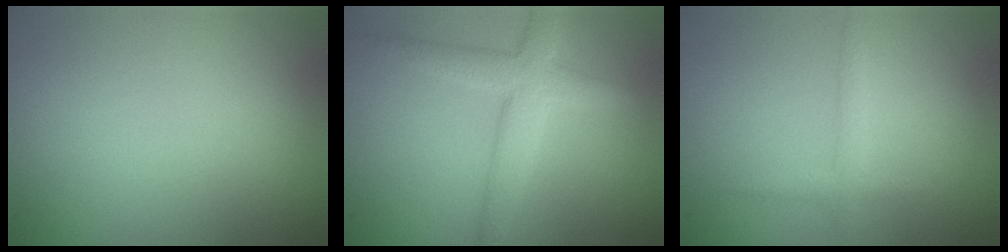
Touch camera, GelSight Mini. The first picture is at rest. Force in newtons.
{"total": 4.0, "press": 4.0, "slide": 0.3}
{"total": 1.3, "press": 1.3, "slide": 0.1}